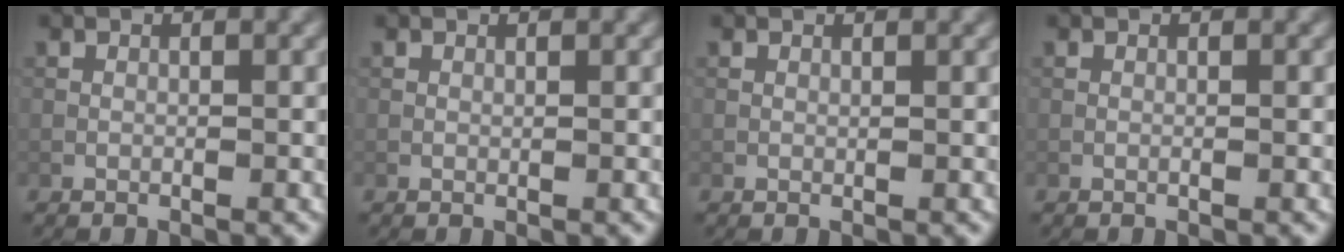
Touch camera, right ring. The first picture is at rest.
{"total": 0.0}
{"total": 0.6, "force": [0.6, 0.0, 0.2], "torque": [-0.004, 0.002, 0.005]}
{"total": 0.0}